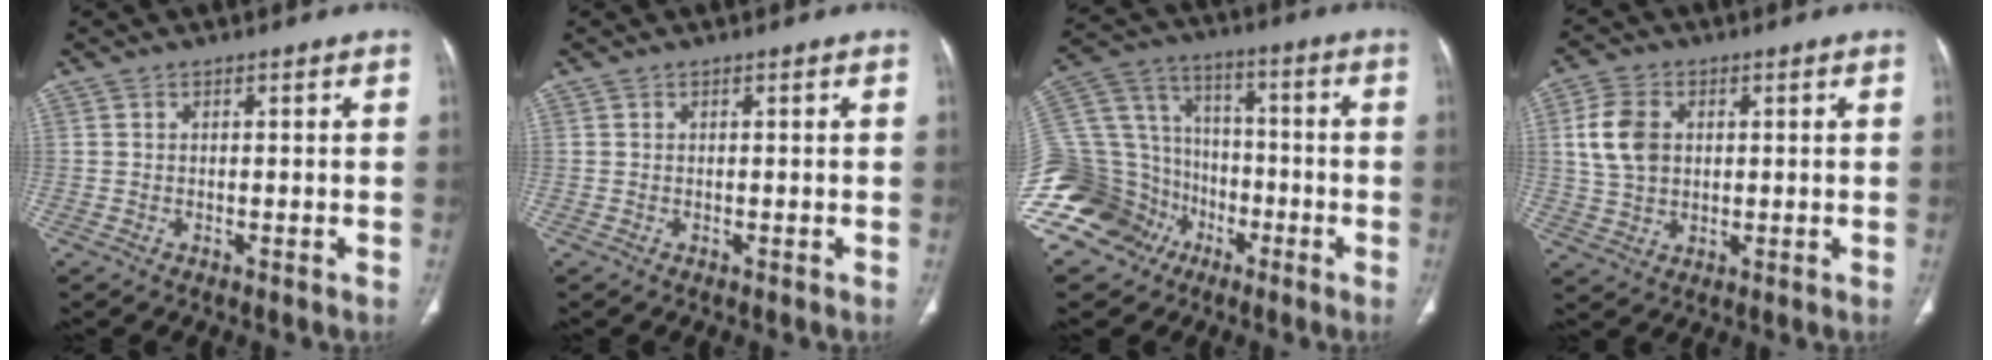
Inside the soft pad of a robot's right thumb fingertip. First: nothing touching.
{"total": 0.0}
{"total": 22.9, "force": [-10.6, 18.3, 8.9], "torque": [-0.192, 0.083, -0.179]}
{"total": 8.9, "force": [1.8, 6.4, 5.8], "torque": [-0.108, 0.001, 0.038]}